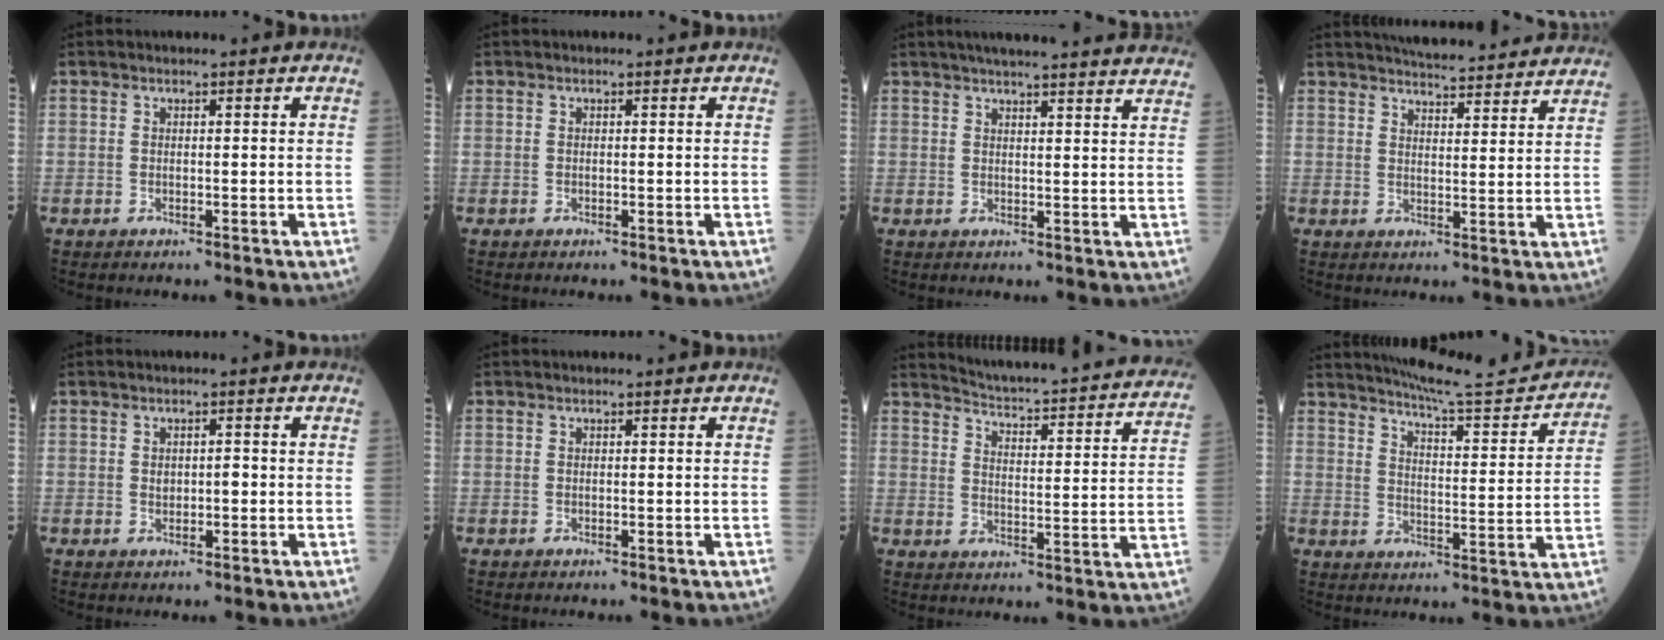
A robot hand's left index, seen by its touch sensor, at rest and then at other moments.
{"total": 0.0}
{"total": 21.7, "force": [19.9, 0.8, 8.6], "torque": [-0.118, 0.000, 0.237]}
{"total": 14.8, "force": [13.9, 1.5, 4.9], "torque": [-0.063, 0.012, 0.172]}
{"total": 1.5, "force": [0.1, 0.9, 1.2], "torque": [-0.017, 0.009, 0.003]}
{"total": 0.0}
{"total": 24.9, "force": [23.3, 1.7, 8.6], "torque": [-0.125, -0.072, 0.279]}
{"total": 16.9, "force": [16.1, 1.1, 5.0], "torque": [-0.072, -0.040, 0.206]}